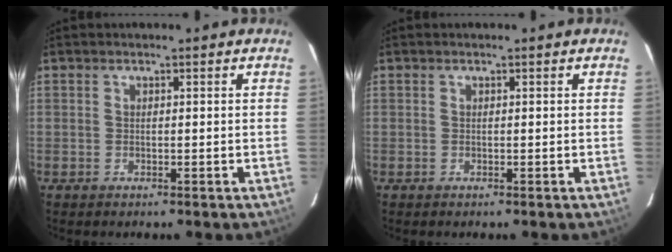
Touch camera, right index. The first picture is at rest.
{"total": 0.0}